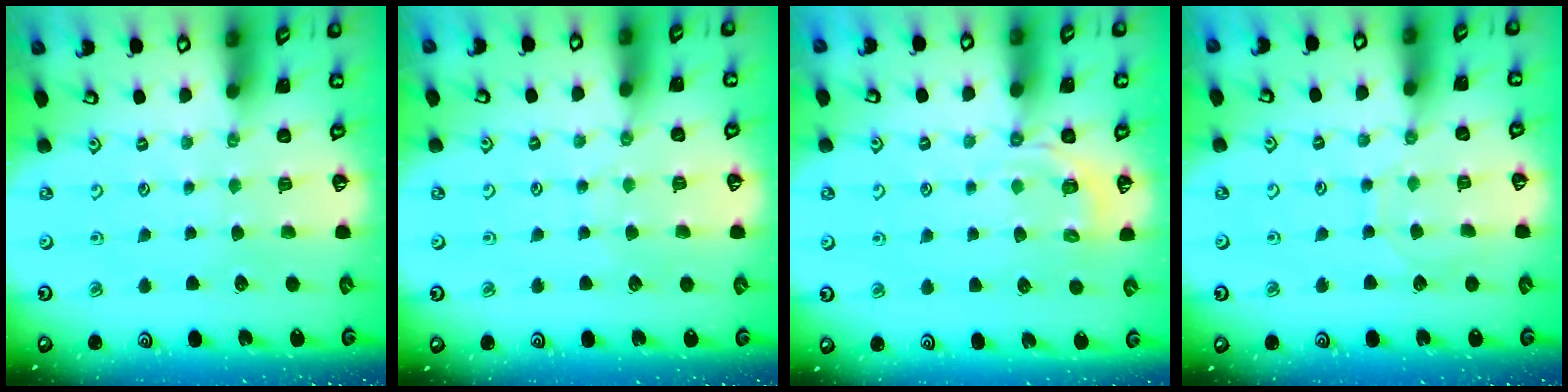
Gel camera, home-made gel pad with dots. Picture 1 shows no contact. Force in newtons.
{"total": 2.8, "press": 2.7, "slide": 0.5}
{"total": 3.7, "press": 3.1, "slide": 1.9}
{"total": 5.5, "press": 5.5, "slide": 0.3}